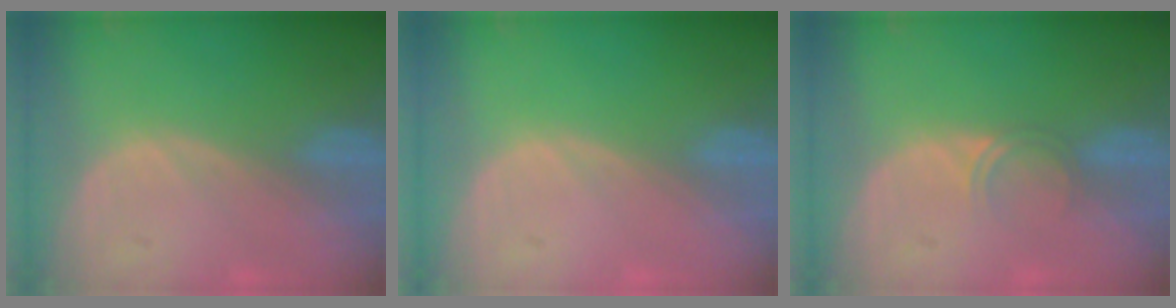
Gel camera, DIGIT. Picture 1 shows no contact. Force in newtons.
{"total": 0.0}
{"total": 1.8, "press": 1.5, "slide": 1.1}